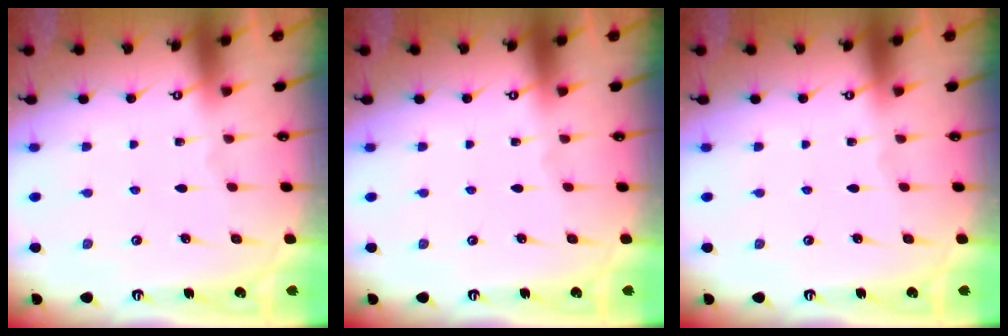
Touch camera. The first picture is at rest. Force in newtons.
{"total": 0.0}
{"total": 0.0}